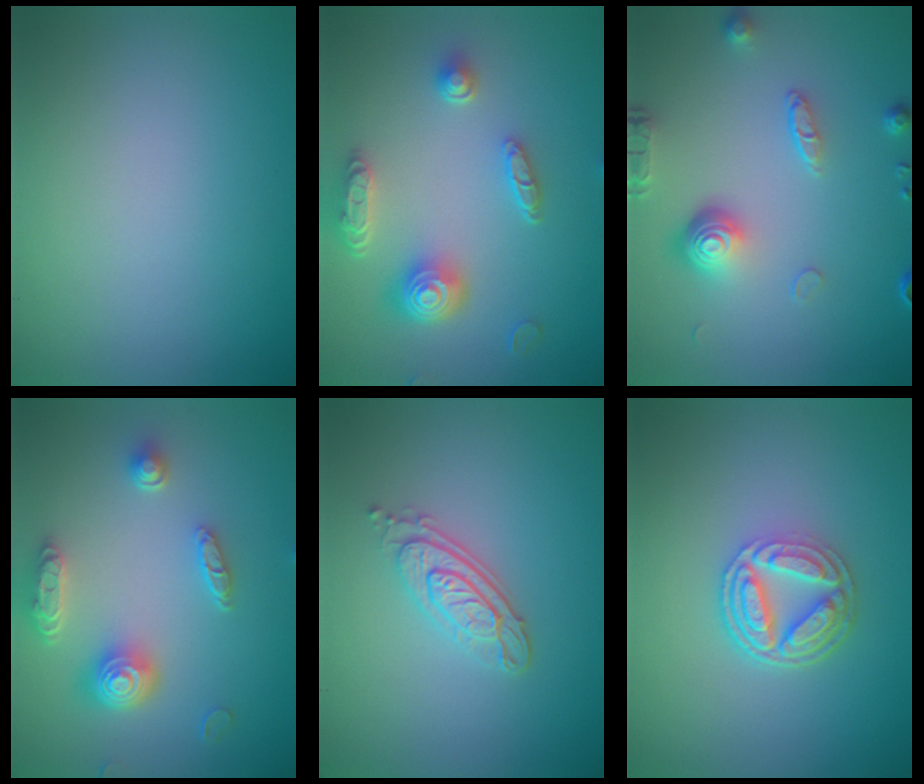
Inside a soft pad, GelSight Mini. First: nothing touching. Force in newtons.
{"total": 4.8, "press": 4.0, "slide": 2.8}
{"total": 4.5, "press": 3.1, "slide": 3.2}
{"total": 4.8, "press": 3.9, "slide": 2.8}
{"total": 3.3, "press": 2.7, "slide": 1.9}
{"total": 5.0, "press": 3.7, "slide": 3.3}